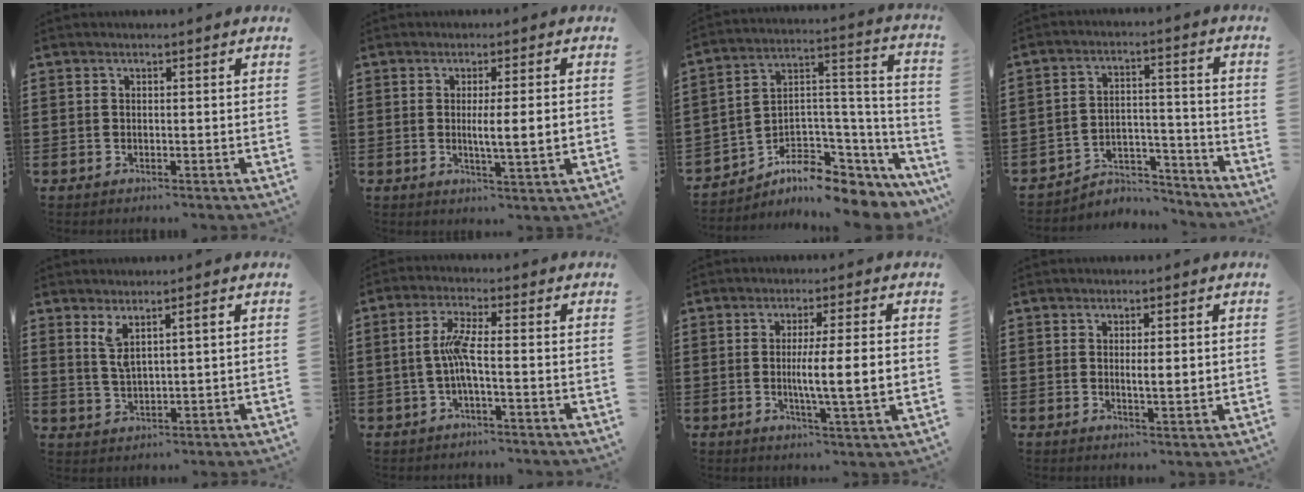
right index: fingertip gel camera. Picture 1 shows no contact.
{"total": 4.8, "force": [-0.1, 0.1, 4.8], "torque": [-0.078, -0.009, -0.007]}
{"total": 5.7, "force": [-3.8, 3.5, 2.2], "torque": [-0.052, -0.017, -0.067]}
{"total": 4.7, "force": [-4.3, 1.7, 1.0], "torque": [-0.022, 0.013, -0.088]}
{"total": 3.4, "force": [1.6, 0.7, 2.9], "torque": [-0.060, 0.002, 0.027]}
{"total": 5.0, "force": [-0.9, 0.4, 4.9], "torque": [-0.105, -0.005, -0.026]}
{"total": 7.2, "force": [-0.3, 0.1, 7.2], "torque": [-0.128, -0.007, -0.009]}
{"total": 2.3, "force": [0.2, 0.3, 2.3], "torque": [-0.044, -0.001, 0.002]}